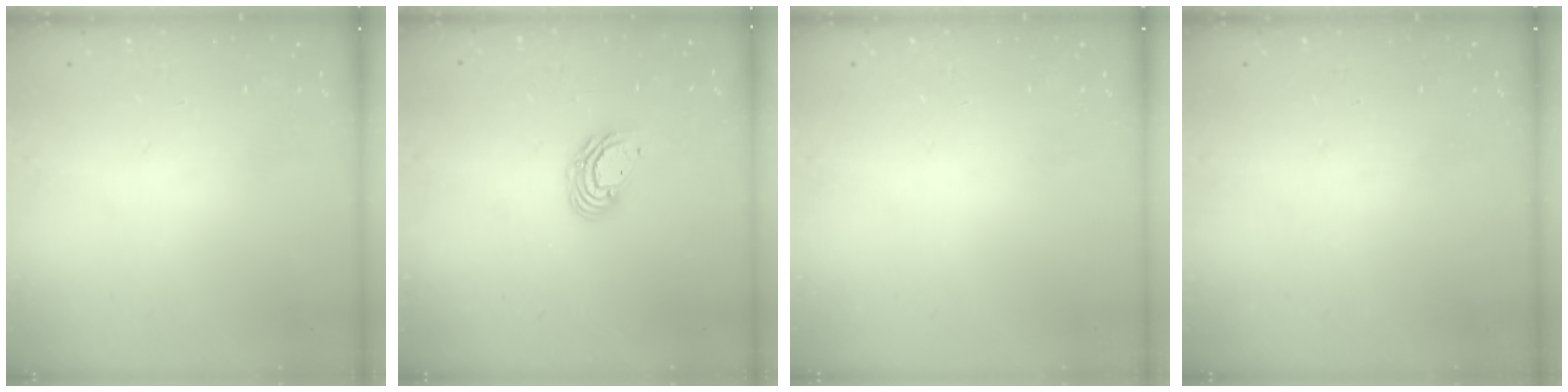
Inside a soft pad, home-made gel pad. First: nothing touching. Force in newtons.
{"total": 7.0, "press": 7.0, "slide": 0.8}
{"total": 0.0}
{"total": 0.0}